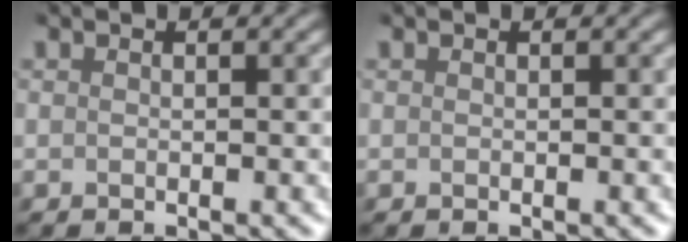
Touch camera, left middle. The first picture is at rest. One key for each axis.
{"total": 0.0}